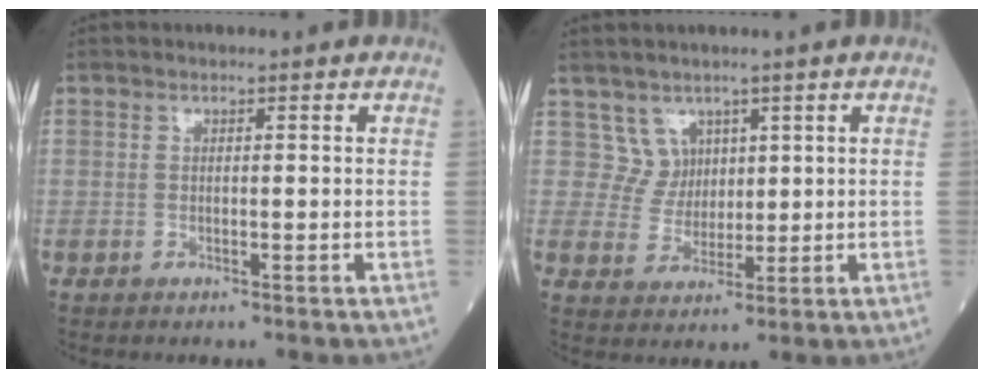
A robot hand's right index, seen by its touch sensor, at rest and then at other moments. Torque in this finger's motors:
{"motor_torque": [-0.16, 0.13, -0.05, -0.03]}